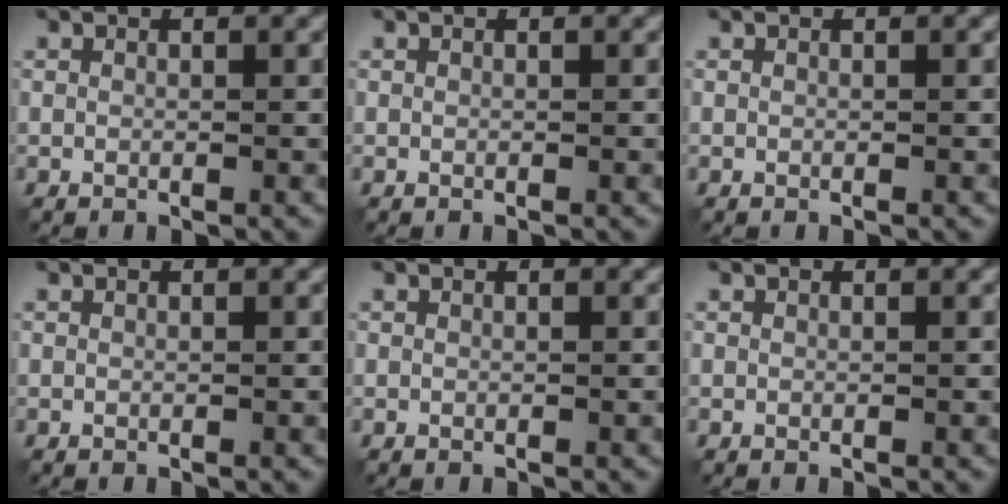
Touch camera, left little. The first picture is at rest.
{"total": 0.0}
{"total": 0.0}
{"total": 0.0}
{"total": 0.0}
{"total": 0.0}